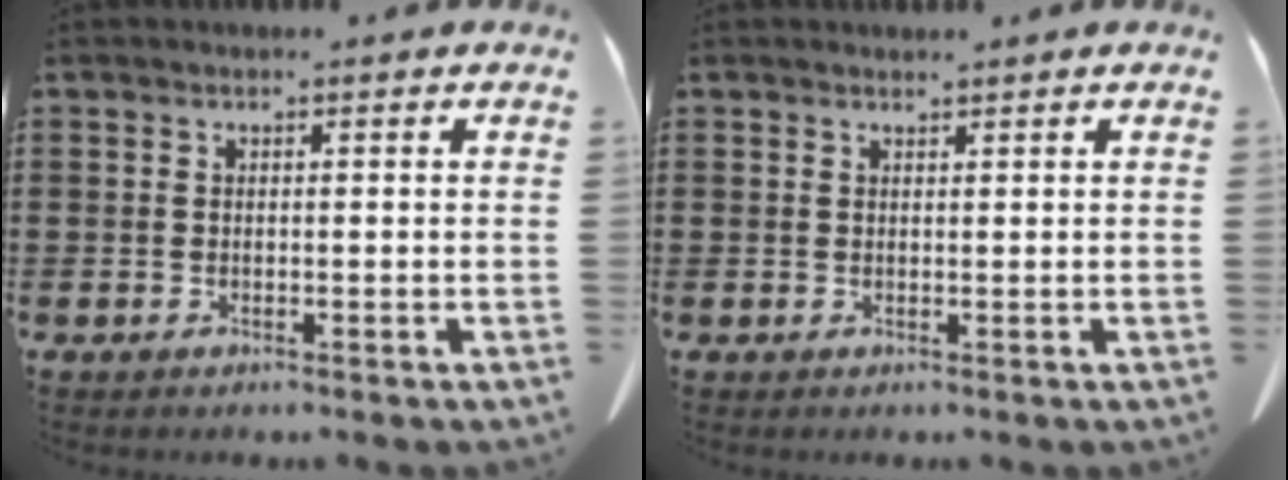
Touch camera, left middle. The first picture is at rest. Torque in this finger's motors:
{"motor_torque": [-0.72, 0.86, -0.04, 0.01]}